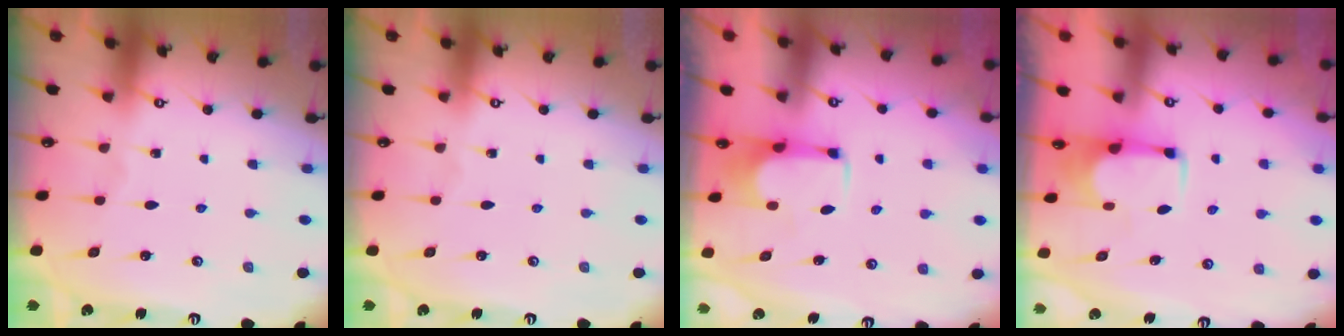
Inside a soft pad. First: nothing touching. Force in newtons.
{"total": 0.0}
{"total": 0.8, "press": 0.1, "slide": 0.8}
{"total": 1.7, "press": 1.5, "slide": 0.9}